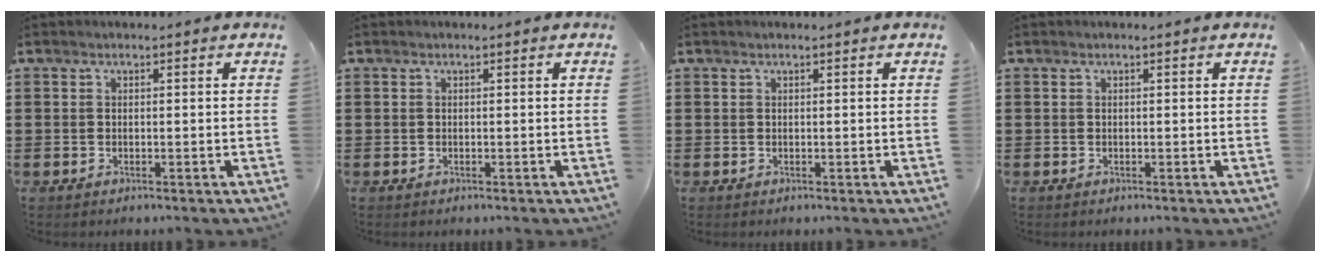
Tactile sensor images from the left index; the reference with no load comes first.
{"total": 0.0}
{"total": 0.0}
{"total": 0.0}